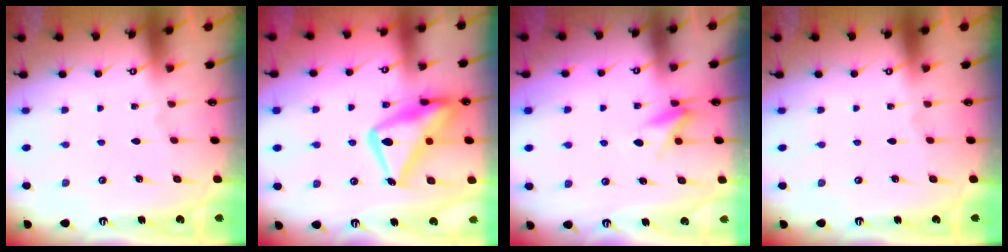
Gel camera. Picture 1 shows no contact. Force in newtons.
{"total": 19.6, "press": 19.5, "slide": 1.6}
{"total": 5.9, "press": 5.8, "slide": 1.2}
{"total": 0.0}